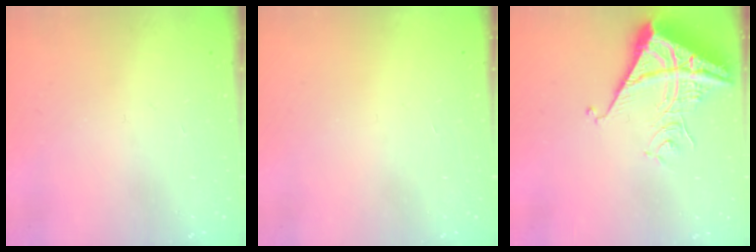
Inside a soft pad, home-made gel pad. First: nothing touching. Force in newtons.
{"total": 1.7, "press": 1.7, "slide": 0.1}
{"total": 9.1, "press": 9.1, "slide": 1.0}